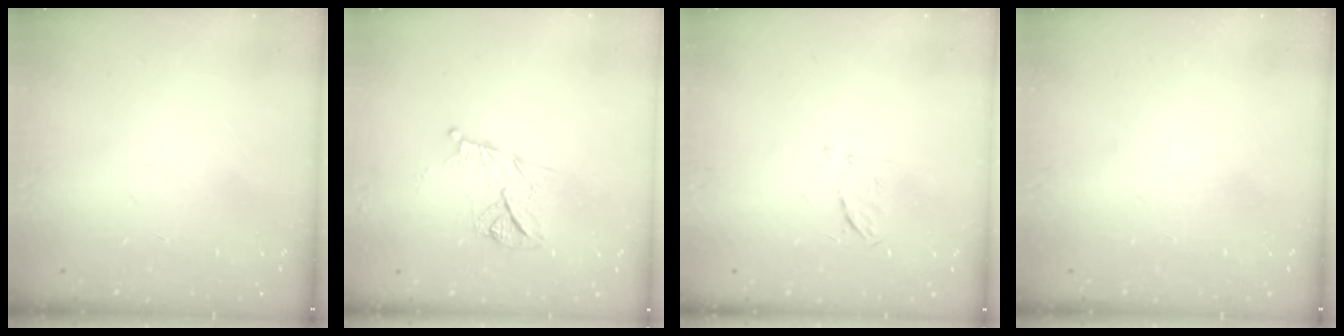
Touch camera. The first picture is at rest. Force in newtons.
{"total": 10.0, "press": 10.0, "slide": 1.0}
{"total": 5.3, "press": 5.2, "slide": 0.8}
{"total": 0.0}